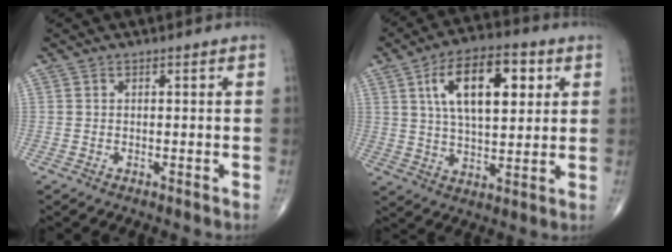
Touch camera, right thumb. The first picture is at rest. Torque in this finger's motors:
{"motor_torque": [-0.38, 0.83, 0.92, 0.72, 0.20]}